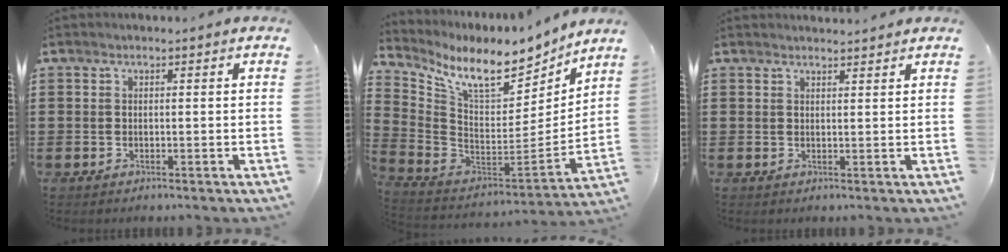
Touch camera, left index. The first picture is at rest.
{"total": 9.4, "force": [7.2, 2.6, 5.5], "torque": [-0.125, -0.059, 0.120]}
{"total": 1.5, "force": [1.5, 0.1, 0.1], "torque": [-0.006, 0.001, 0.029]}